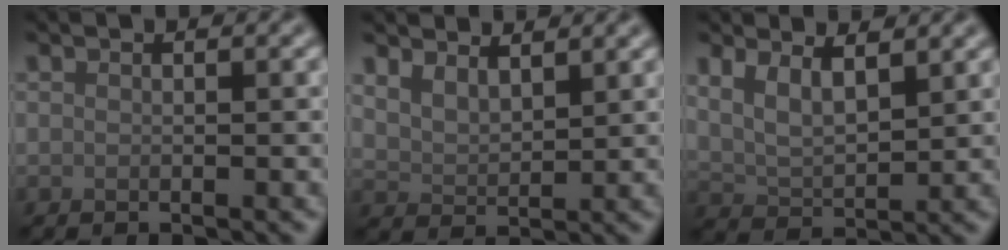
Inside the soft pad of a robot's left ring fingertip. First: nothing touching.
{"total": 3.3, "force": [2.7, 1.2, 1.2], "torque": [-0.031, 0.001, 0.049]}
{"total": 4.0, "force": [2.2, 1.9, 2.8], "torque": [-0.064, -0.005, 0.045]}